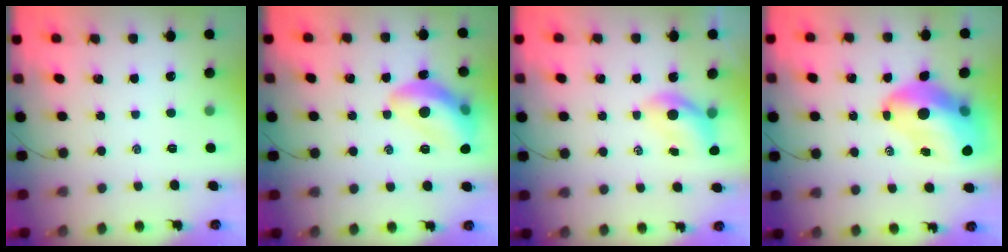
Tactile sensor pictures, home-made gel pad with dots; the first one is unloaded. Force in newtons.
{"total": 14.7, "press": 14.6, "slide": 1.5}
{"total": 5.4, "press": 5.4, "slide": 0.5}
{"total": 15.9, "press": 15.2, "slide": 4.5}